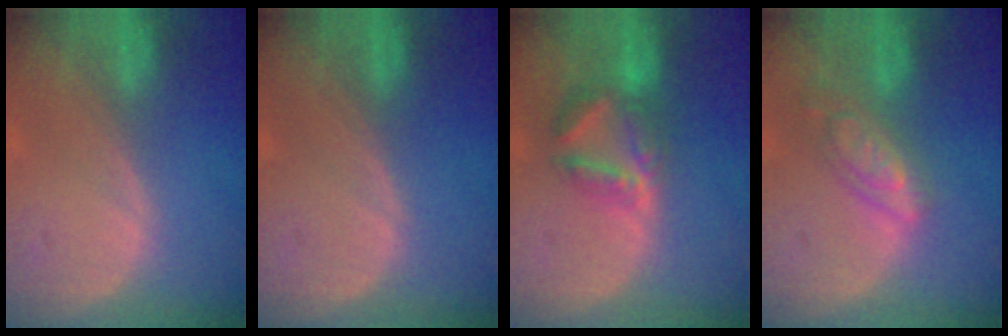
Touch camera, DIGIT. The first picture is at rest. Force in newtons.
{"total": 0.0}
{"total": 6.2, "press": 6.2, "slide": 0.7}
{"total": 6.2, "press": 5.5, "slide": 2.9}